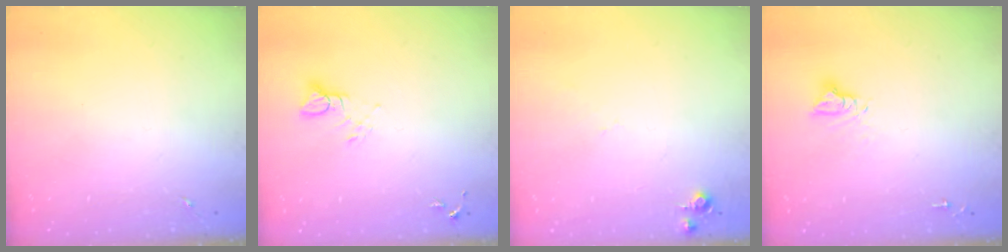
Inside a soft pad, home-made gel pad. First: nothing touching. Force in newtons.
{"total": 4.1, "press": 4.1, "slide": 0.4}
{"total": 4.2, "press": 4.2, "slide": 0.6}
{"total": 6.2, "press": 6.2, "slide": 0.3}